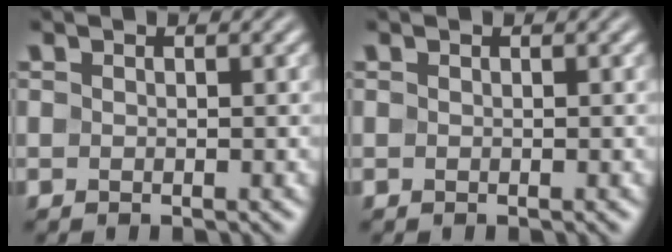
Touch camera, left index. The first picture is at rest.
{"total": 0.0}